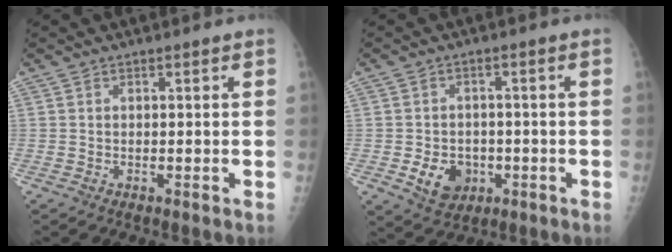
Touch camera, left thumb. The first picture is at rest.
{"total": 6.6, "force": [-1.9, 5.2, 3.4], "torque": [-0.034, 0.006, -0.022]}